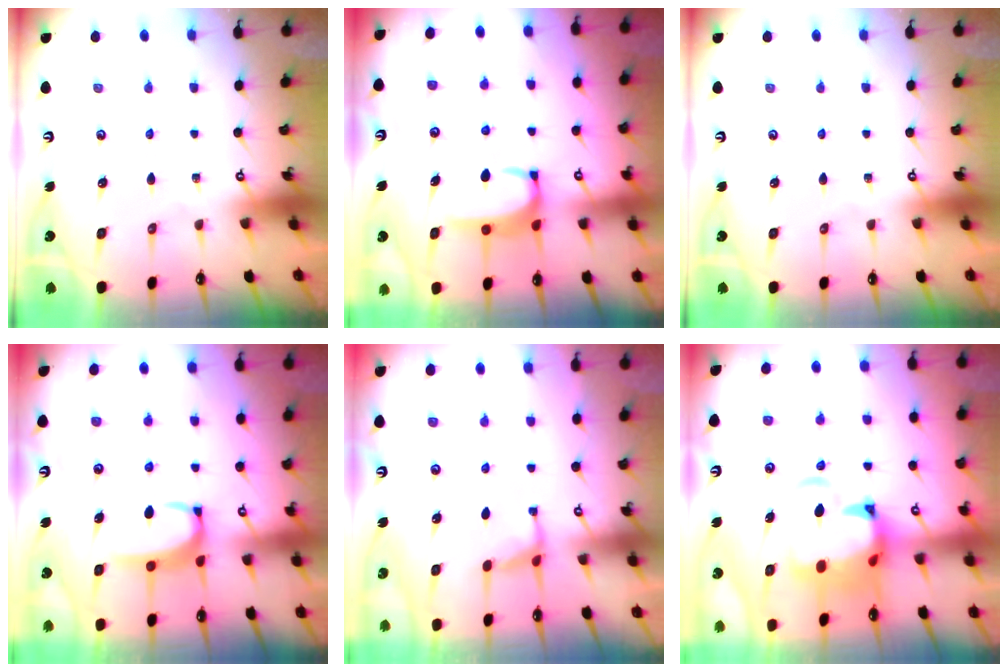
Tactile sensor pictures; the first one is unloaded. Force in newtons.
{"total": 2.8, "press": 2.8, "slide": 0.3}
{"total": 0.0}
{"total": 3.2, "press": 3.1, "slide": 0.4}
{"total": 4.1, "press": 4.1, "slide": 0.1}
{"total": 5.3, "press": 5.0, "slide": 1.6}